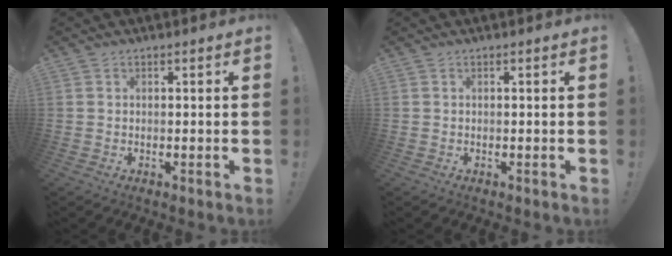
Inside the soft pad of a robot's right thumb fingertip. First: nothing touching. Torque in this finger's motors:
{"motor_torque": [0.00, 0.00, 0.06, -0.06, 0.00]}